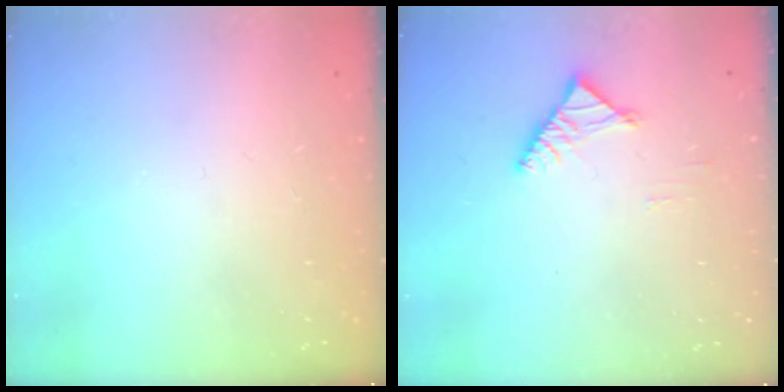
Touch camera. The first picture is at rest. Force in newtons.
{"total": 3.4, "press": 3.3, "slide": 0.8}